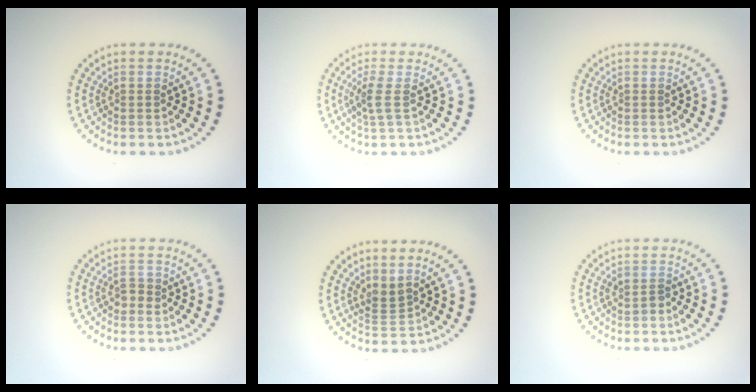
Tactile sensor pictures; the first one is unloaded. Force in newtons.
{"total": 1.8, "press": 1.4, "slide": 1.1}
{"total": 0.0}
{"total": 1.1, "press": 1.0, "slide": 0.4}
{"total": 1.8, "press": 1.3, "slide": 1.1}
{"total": 0.6, "press": 0.6, "slide": 0.3}